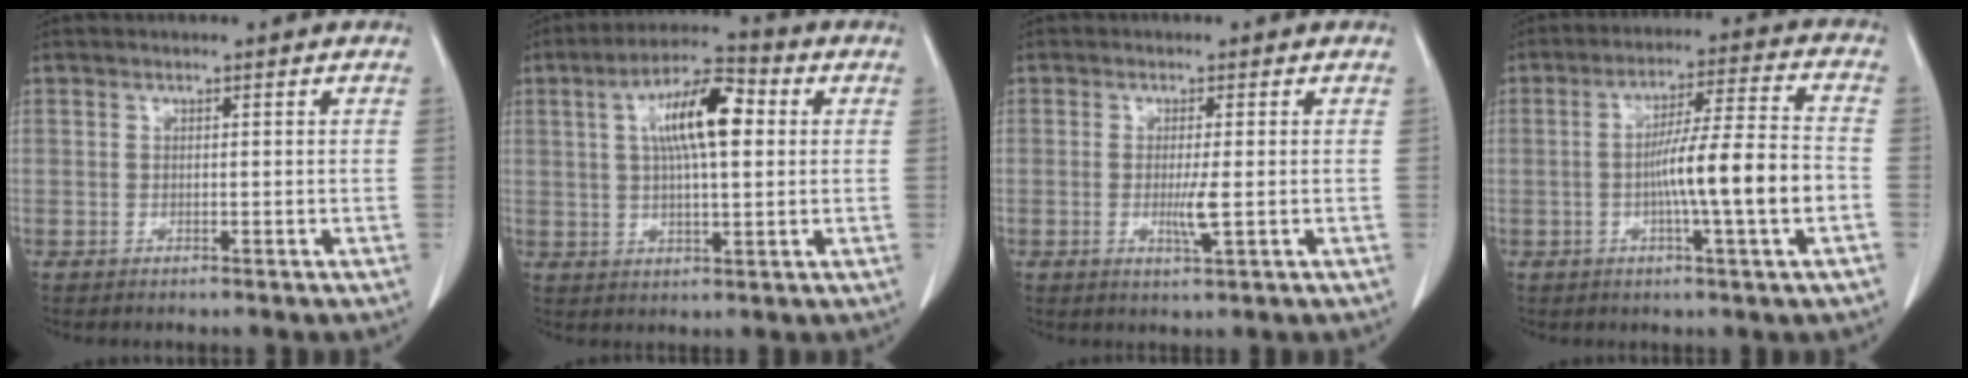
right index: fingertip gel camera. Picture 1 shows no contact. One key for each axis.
{"total": 10.8, "fx": 2.5, "fy": 2.9, "fz": 10.1, "tx": -0.186, "ty": 0.026, "tz": 0.038}
{"total": 3.1, "fx": -0.4, "fy": 0.0, "fz": 3.1, "tx": -0.058, "ty": -0.006, "tz": -0.004}
{"total": 11.8, "fx": -2.6, "fy": -0.4, "fz": 11.5, "tx": -0.193, "ty": 0.004, "tz": -0.047}